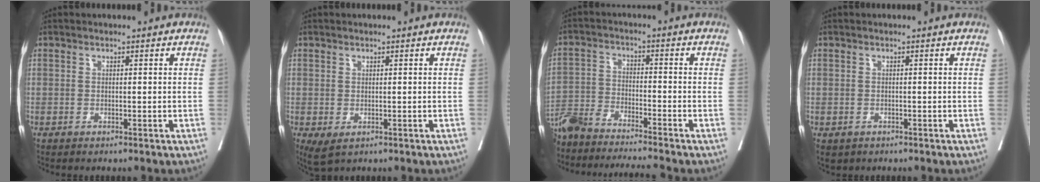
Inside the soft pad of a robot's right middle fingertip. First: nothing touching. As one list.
[{"total": 2.3, "force": [-0.5, 1.2, 1.9], "torque": [-0.034, -0.008, 0.003]}, {"total": 12.2, "force": [-11.3, -0.5, 4.4], "torque": [-0.076, -0.005, -0.197]}, {"total": 1.9, "force": [-1.1, 1.4, 0.6], "torque": [-0.009, -0.001, -0.010]}]